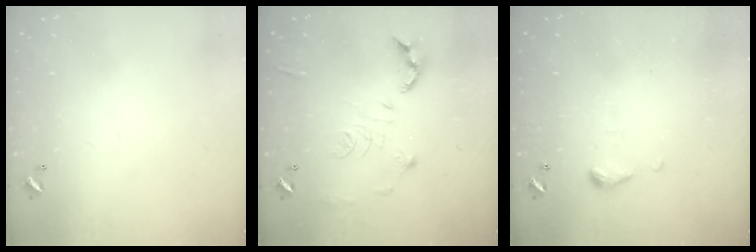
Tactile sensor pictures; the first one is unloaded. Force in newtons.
{"total": 10.7, "press": 10.6, "slide": 0.5}
{"total": 5.6, "press": 5.5, "slide": 0.7}